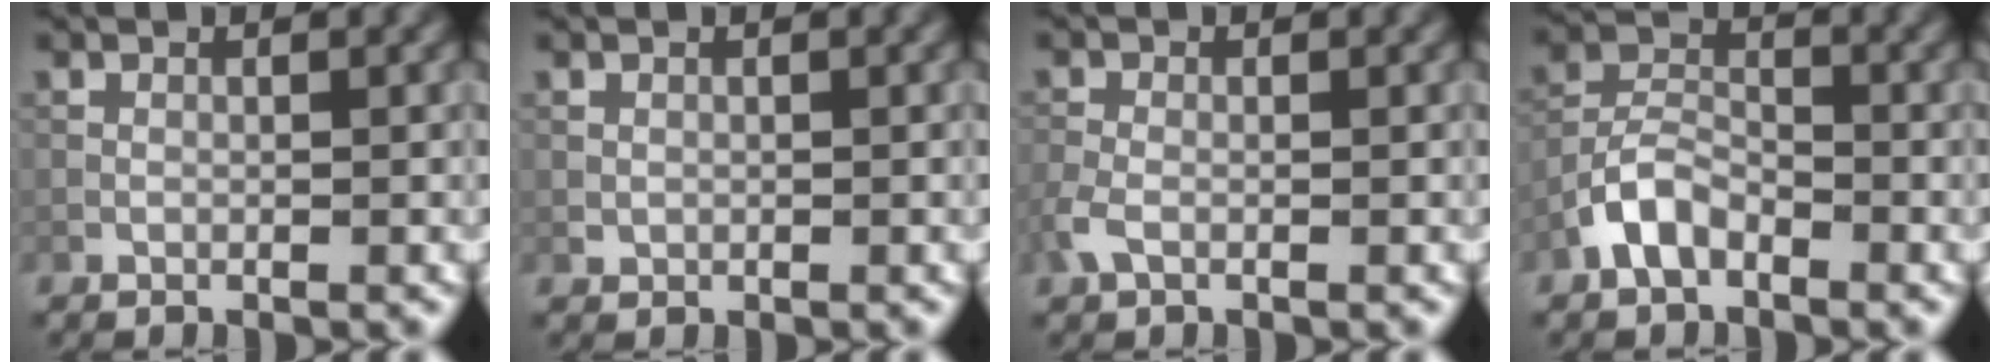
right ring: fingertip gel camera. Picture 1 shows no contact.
{"total": 0.6, "force": [0.6, 0.3, 0.0], "torque": [0.003, 0.000, 0.010]}
{"total": 2.0, "force": [-0.9, 1.1, 1.4], "torque": [-0.042, -0.002, -0.028]}
{"total": 3.3, "force": [-1.8, 1.9, 1.9], "torque": [-0.039, 0.014, -0.045]}